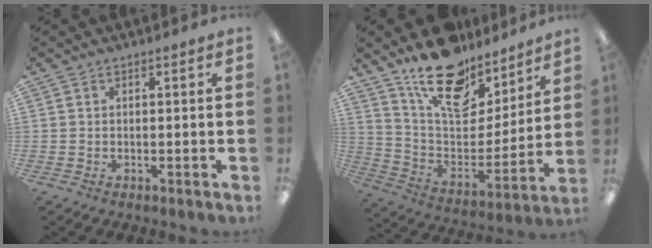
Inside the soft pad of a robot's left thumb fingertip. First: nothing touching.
{"total": 20.1, "force": [15.0, 9.7, 9.3], "torque": [-0.150, -0.105, 0.268]}